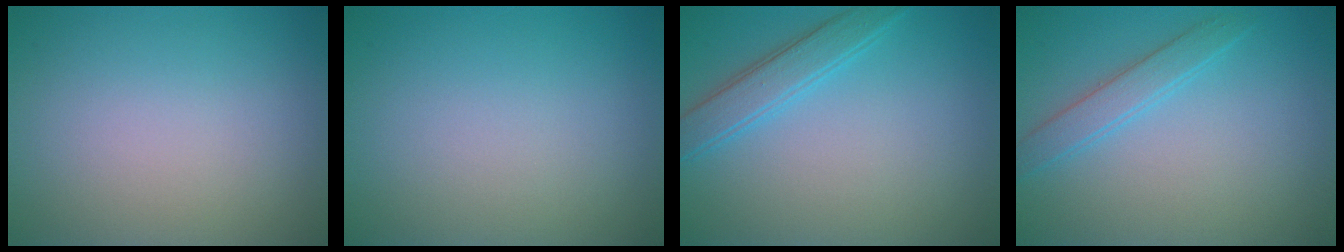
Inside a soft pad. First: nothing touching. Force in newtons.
{"total": 0.0}
{"total": 2.8, "press": 2.8, "slide": 0.2}
{"total": 2.2, "press": 2.1, "slide": 0.2}